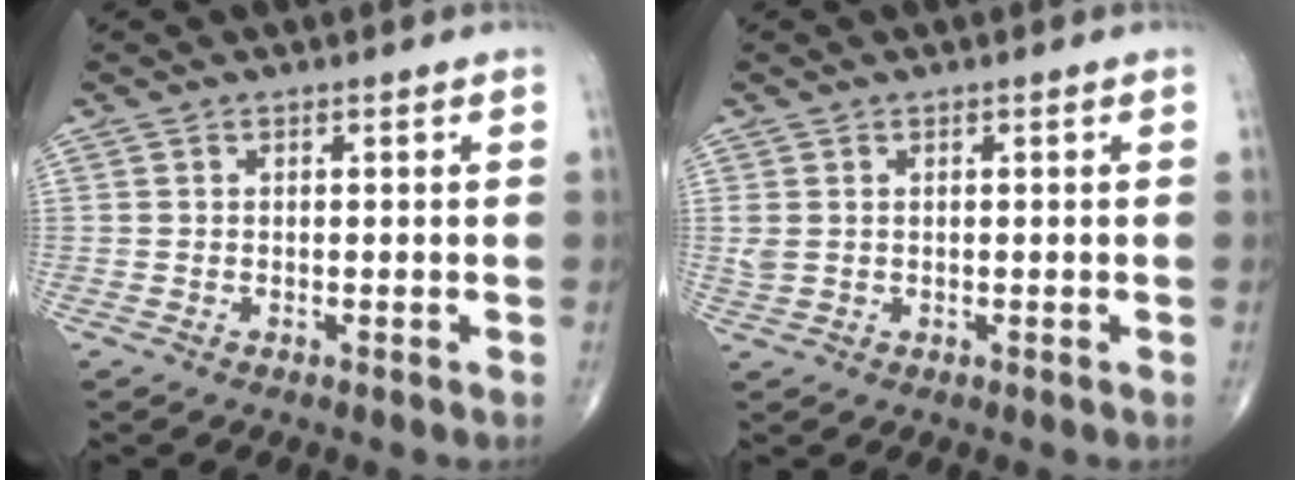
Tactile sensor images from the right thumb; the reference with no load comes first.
{"total": 1.8, "force": [0.4, 1.3, 1.2], "torque": [-0.035, 0.005, 0.011]}